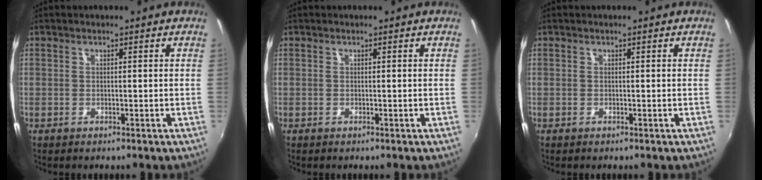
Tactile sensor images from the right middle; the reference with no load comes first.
{"total": 0.0}
{"total": 0.0}